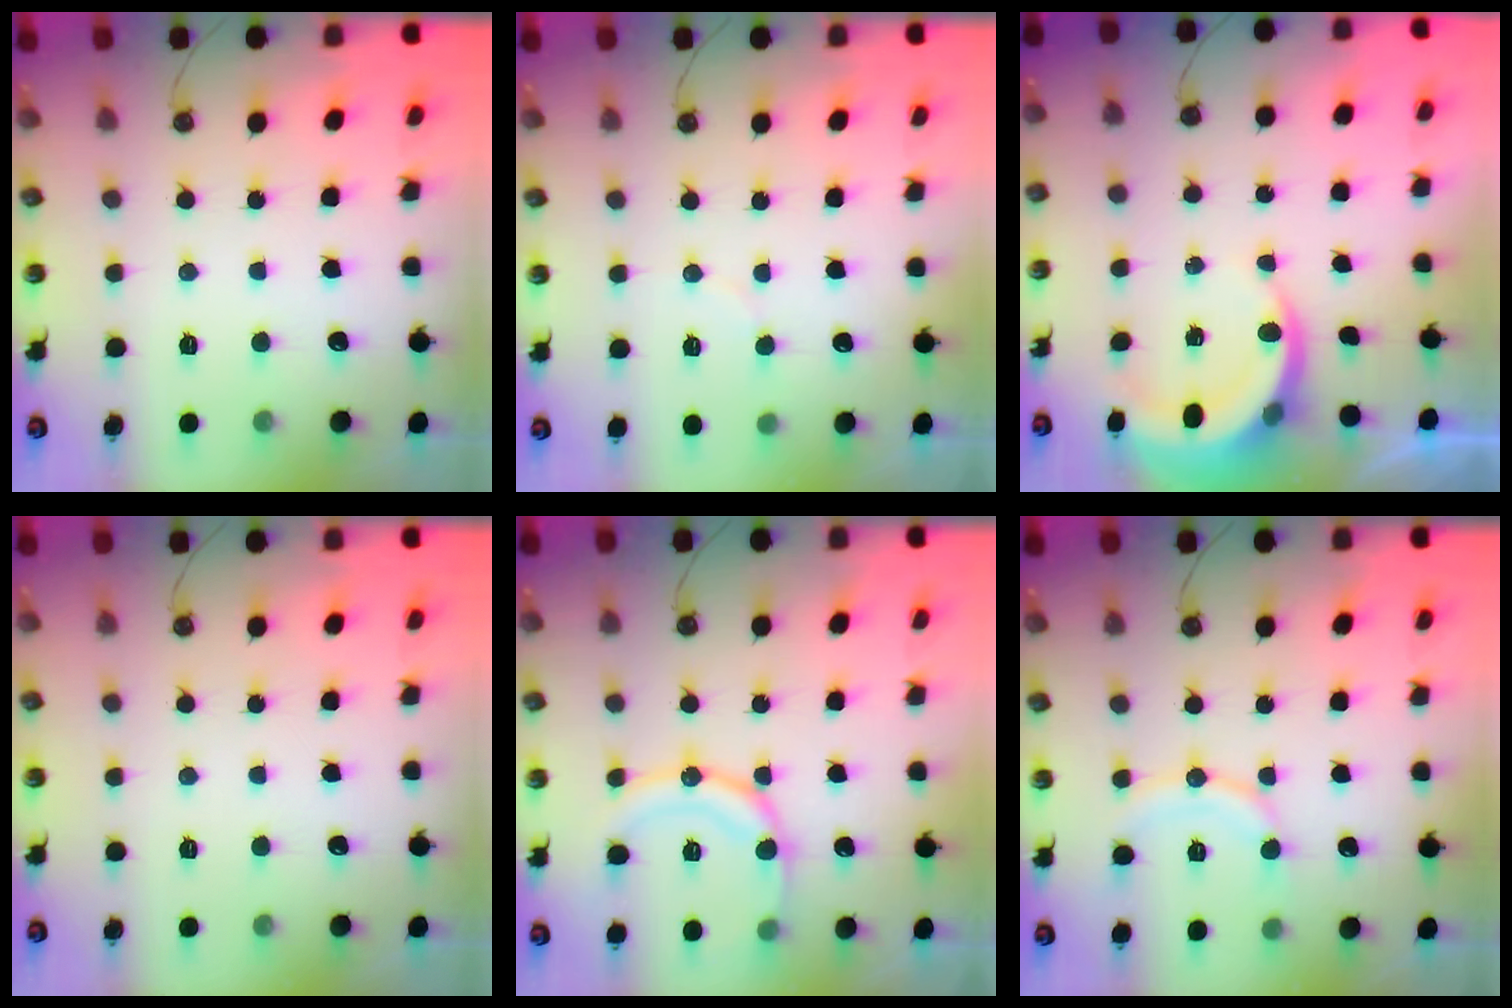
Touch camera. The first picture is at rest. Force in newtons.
{"total": 3.9, "press": 3.8, "slide": 1.0}
{"total": 4.6, "press": 4.6, "slide": 0.3}
{"total": 0.0}
{"total": 14.7, "press": 14.5, "slide": 1.8}
{"total": 10.4, "press": 10.4, "slide": 0.8}